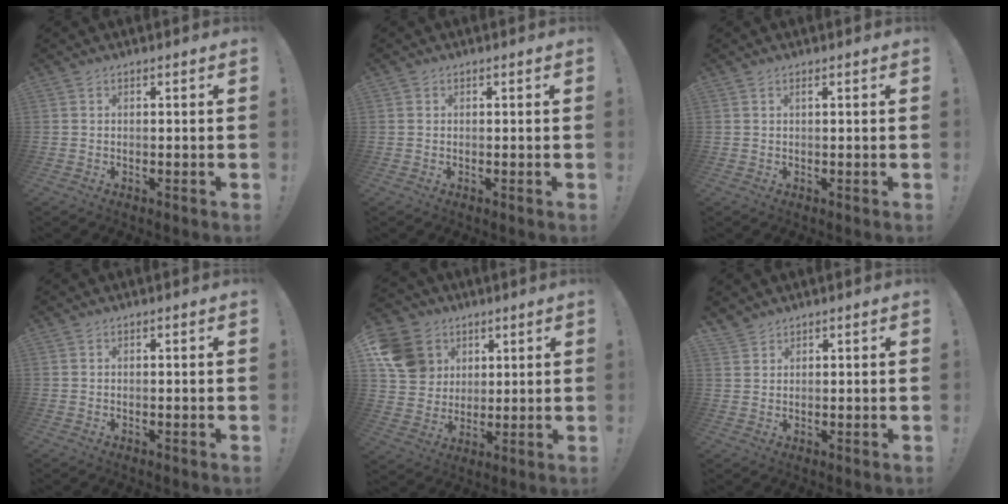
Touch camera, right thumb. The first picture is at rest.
{"total": 0.5, "force": [0.2, 0.5, 0.0], "torque": [0.002, 0.000, 0.003]}
{"total": 0.9, "force": [0.4, -0.1, 0.7], "torque": [-0.014, -0.001, 0.007]}
{"total": 0.0}
{"total": 13.8, "force": [4.9, 11.9, 5.0], "torque": [-0.069, -0.016, 0.107]}
{"total": 2.9, "force": [2.6, 1.3, 0.1], "torque": [-0.005, -0.015, 0.050]}